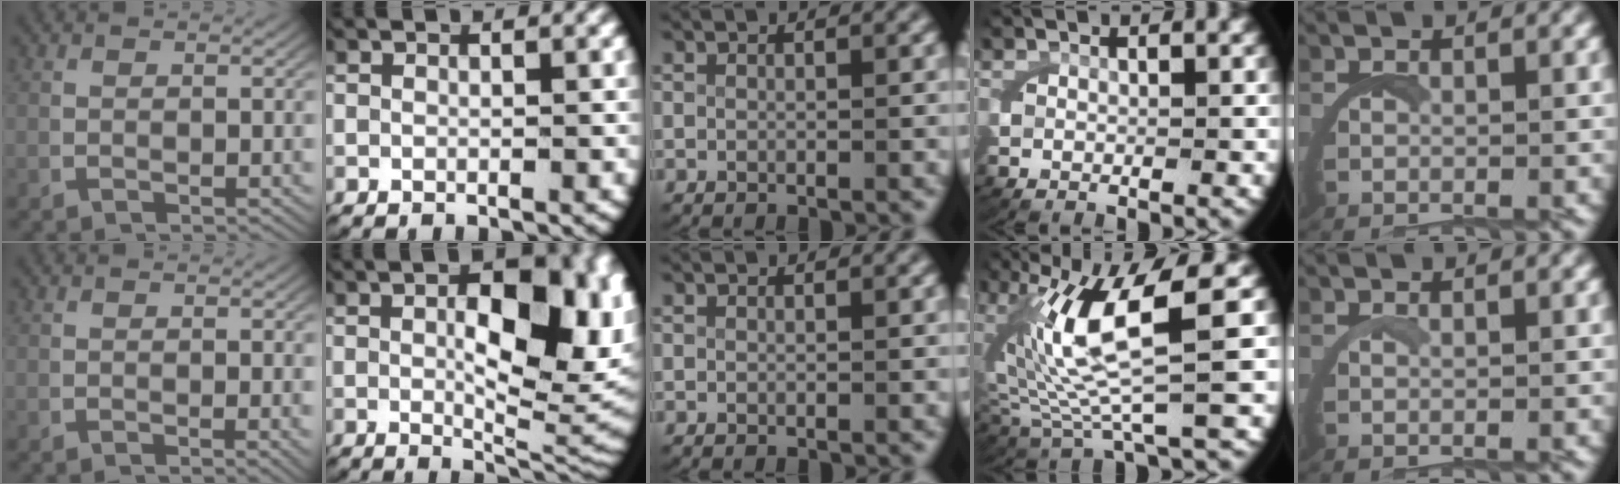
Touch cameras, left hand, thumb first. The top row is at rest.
{"thumb": {"total": 0.8, "force": [-0.1, 0.1, 0.8], "torque": [-0.012, -0.003, -0.001]}, "index": {"total": 10.7, "force": [1.5, 5.1, 9.2], "torque": [-0.119, -0.013, 0.021]}, "ring": {"total": 10.4, "force": [1.3, 4.9, 9.0], "torque": [-0.189, -0.009, 0.032]}, "little": {"total": 0.5, "force": [0.2, -0.5, 0.1], "torque": [-0.001, 0.000, 0.004]}}